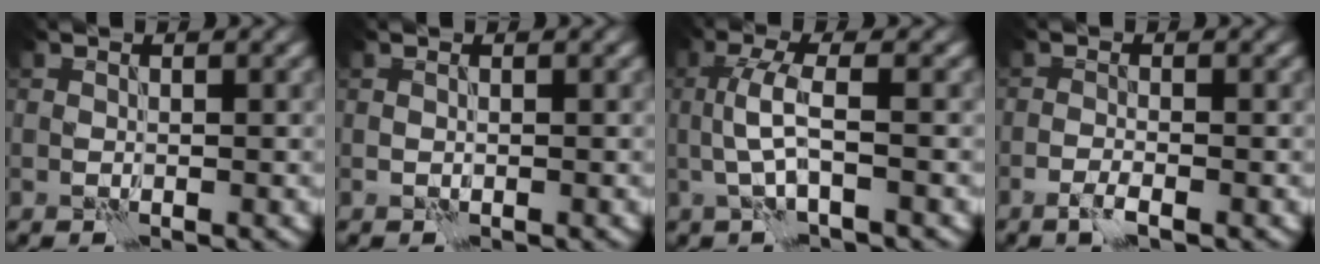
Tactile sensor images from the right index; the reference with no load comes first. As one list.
[{"total": 0.0}, {"total": 3.3, "force": [-0.5, 0.6, 3.2], "torque": [-0.068, 0.008, -0.015]}, {"total": 1.6, "force": [-1.0, 0.3, 1.2], "torque": [-0.024, 0.002, -0.024]}]